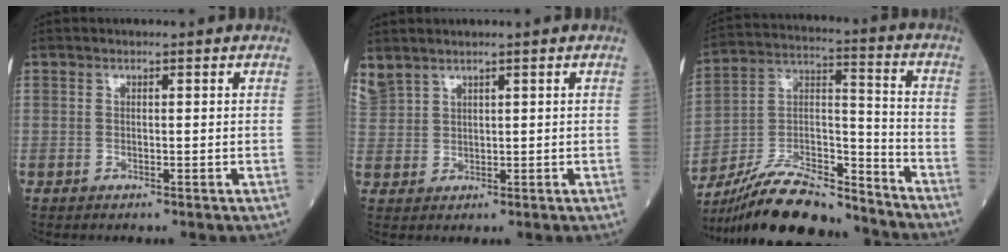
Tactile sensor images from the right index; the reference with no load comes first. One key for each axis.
{"total": 3.4, "fx": 3.0, "fy": 1.5, "fz": 0.7, "tx": -0.027, "ty": 0.016, "tz": 0.078}
{"total": 19.5, "fx": -17.7, "fy": 3.9, "fz": 7.1, "tx": -0.147, "ty": 0.016, "tz": -0.309}